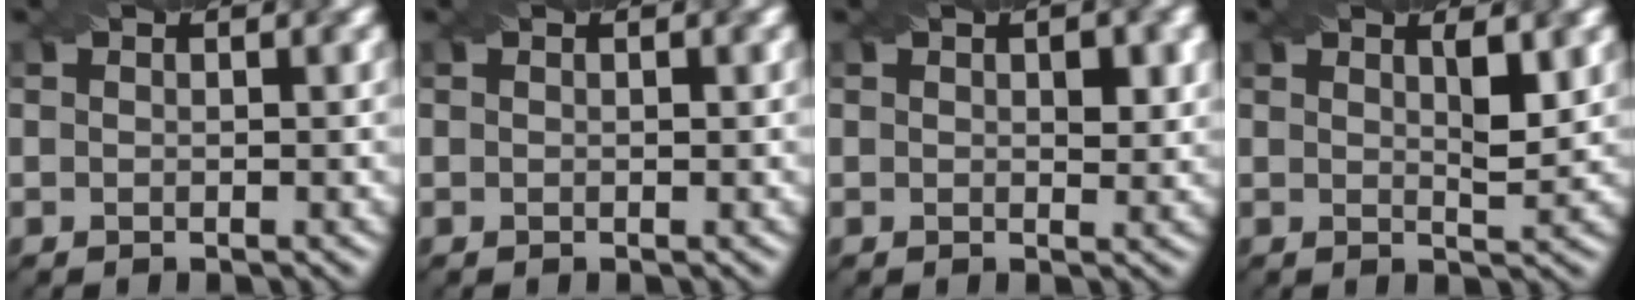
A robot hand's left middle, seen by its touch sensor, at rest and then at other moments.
{"total": 0.0}
{"total": 2.0, "force": [0.5, 1.0, 1.7], "torque": [-0.019, -0.004, 0.011]}
{"total": 2.3, "force": [1.0, 0.4, 2.0], "torque": [-0.028, -0.005, 0.017]}